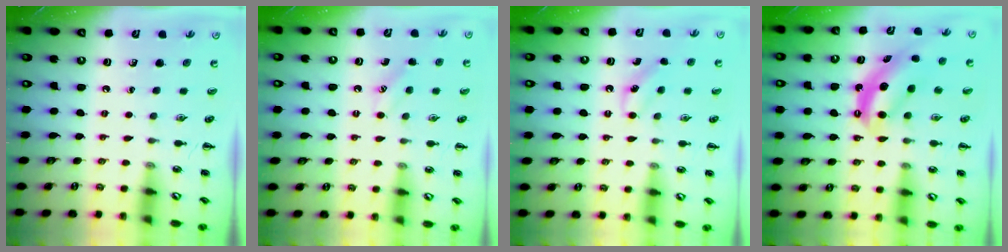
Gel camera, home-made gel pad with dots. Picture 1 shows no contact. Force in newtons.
{"total": 5.5, "press": 5.3, "slide": 1.4}
{"total": 5.5, "press": 5.3, "slide": 1.4}
{"total": 6.0, "press": 6.0, "slide": 0.8}